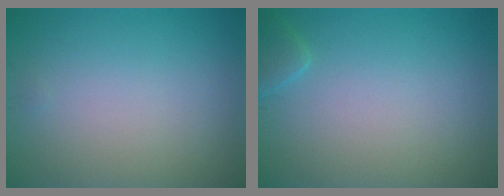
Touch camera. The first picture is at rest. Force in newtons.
{"total": 1.3, "press": 1.3, "slide": 0.1}